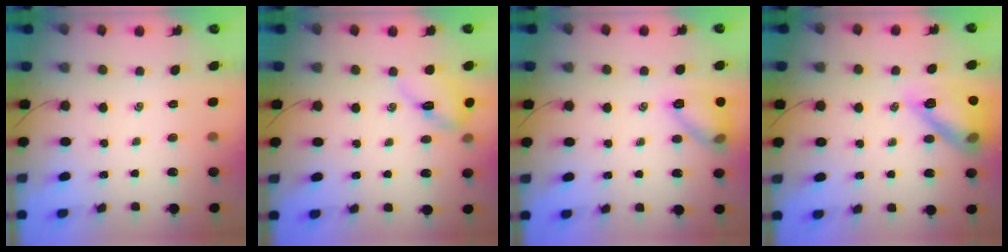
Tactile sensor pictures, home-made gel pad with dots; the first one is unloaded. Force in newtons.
{"total": 9.1, "press": 9.1, "slide": 0.8}
{"total": 11.3, "press": 11.2, "slide": 1.1}
{"total": 16.9, "press": 16.7, "slide": 2.4}